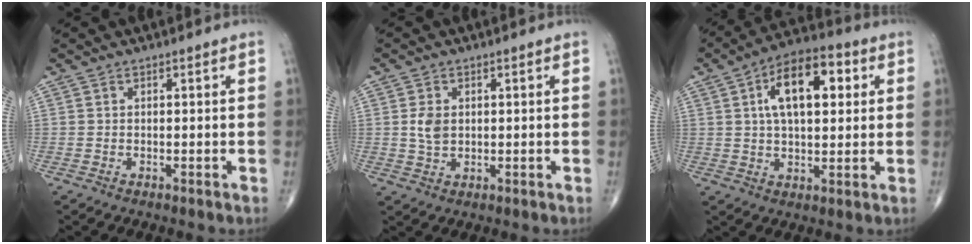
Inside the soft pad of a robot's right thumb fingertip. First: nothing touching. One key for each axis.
{"total": 3.7, "fx": 0.5, "fy": 2.6, "fz": 2.6, "tx": -0.044, "ty": -0.003, "tz": 0.013}
{"total": 14.4, "fx": 3.9, "fy": 7.2, "fz": 11.8, "tx": -0.174, "ty": 0.013, "tz": 0.059}